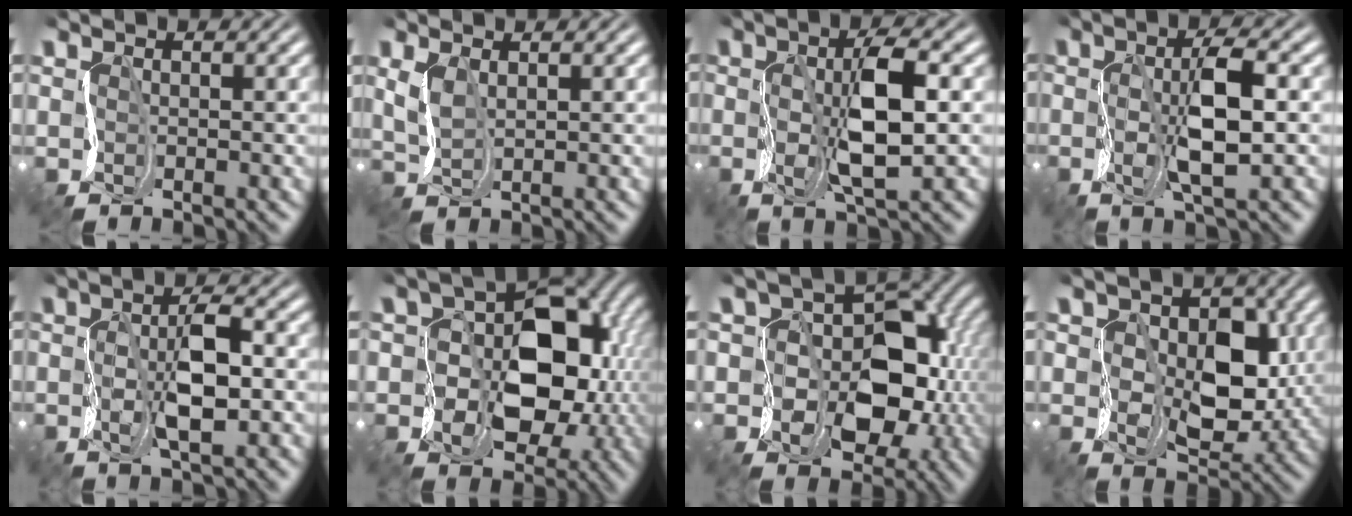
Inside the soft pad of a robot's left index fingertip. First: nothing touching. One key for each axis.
{"total": 0.9, "fx": 0.5, "fy": 0.1, "fz": 0.7, "tx": -0.038, "ty": -0.002, "tz": 0.019}
{"total": 4.9, "fx": -0.1, "fy": 1.1, "fz": 4.7, "tx": -0.107, "ty": -0.001, "tz": 0.001}
{"total": 3.9, "fx": -0.4, "fy": 0.7, "fz": 3.8, "tx": -0.094, "ty": -0.001, "tz": -0.002}
{"total": 3.4, "fx": -0.6, "fy": 0.8, "fz": 3.3, "tx": -0.084, "ty": -0.003, "tz": -0.006}
{"total": 9.4, "fx": -0.8, "fy": 6.6, "fz": 6.5, "tx": -0.084, "ty": 0.001, "tz": -0.003}
{"total": 8.8, "fx": -1.3, "fy": 6.3, "fz": 6.0, "tx": -0.066, "ty": 0.002, "tz": -0.011}
{"total": 6.0, "fx": -0.1, "fy": 4.3, "fz": 4.2, "tx": -0.079, "ty": -0.012, "tz": 0.005}